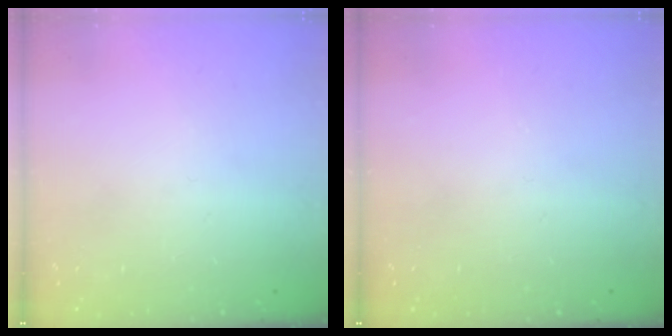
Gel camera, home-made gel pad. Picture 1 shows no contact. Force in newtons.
{"total": 0.0}